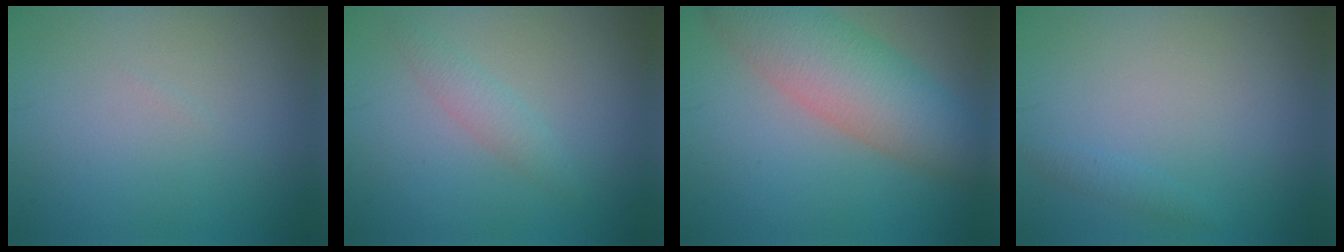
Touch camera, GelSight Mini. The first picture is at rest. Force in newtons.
{"total": 1.6, "press": 1.6, "slide": 0.2}
{"total": 8.0, "press": 8.0, "slide": 0.3}
{"total": 0.8, "press": 0.8, "slide": 0.2}